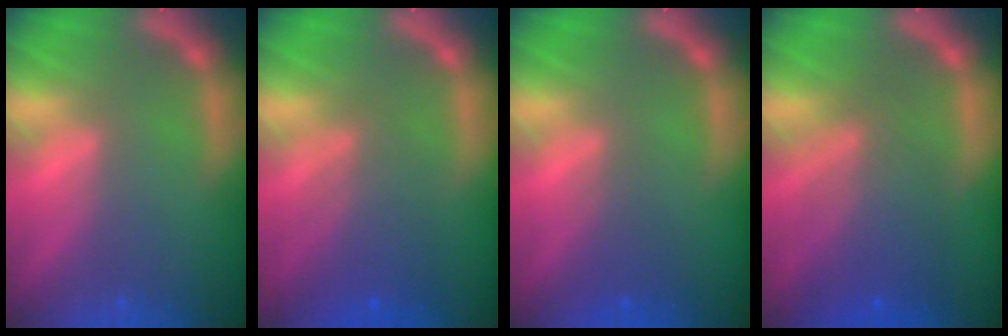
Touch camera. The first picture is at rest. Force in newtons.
{"total": 4.6}
{"total": 2.0}
{"total": 6.0}